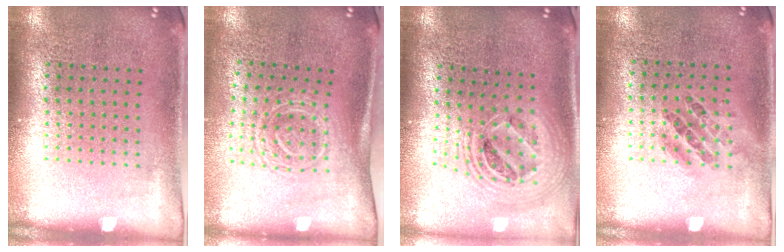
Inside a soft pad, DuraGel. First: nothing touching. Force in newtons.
{"total": 1.6, "press": 1.2, "slide": 1.1}
{"total": 2.3, "press": 1.7, "slide": 1.4}
{"total": 0.9, "press": 0.7, "slide": 0.6}